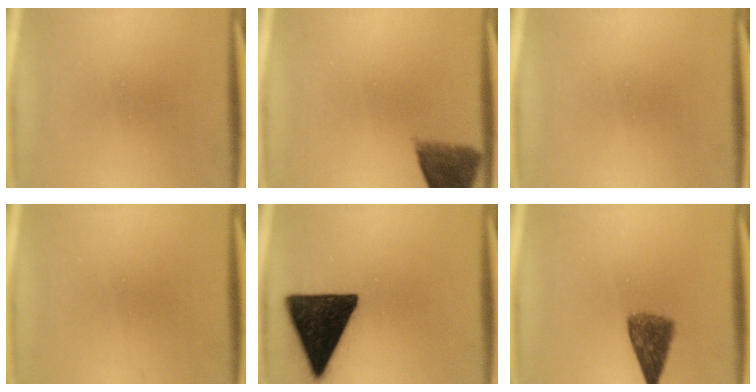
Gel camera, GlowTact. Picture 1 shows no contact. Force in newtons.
{"total": 5.5}
{"total": 0.0}
{"total": 1.1}
{"total": 18.1}
{"total": 6.3}